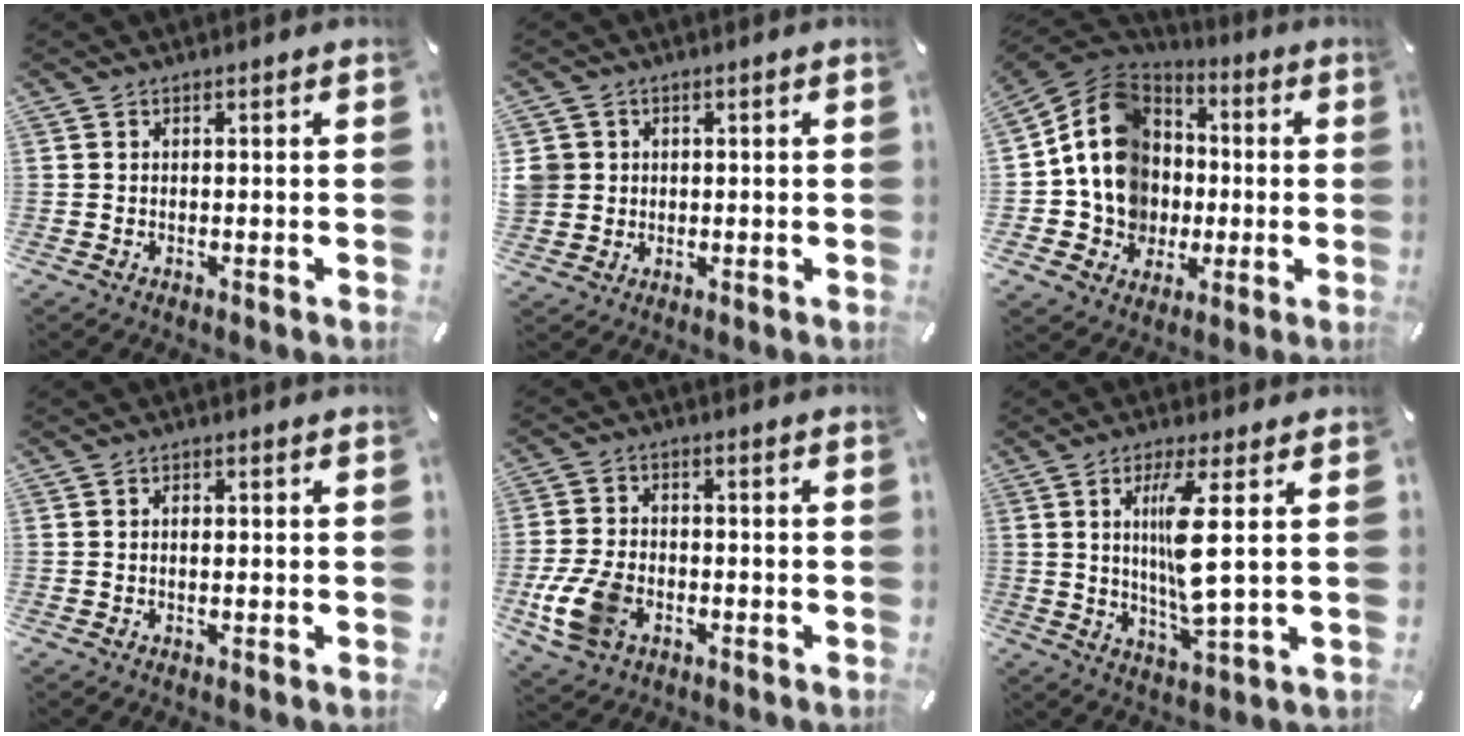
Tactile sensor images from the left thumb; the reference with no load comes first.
{"total": 4.6, "force": [1.0, 4.5, 0.5], "torque": [-0.025, 0.005, 0.019]}
{"total": 16.5, "force": [-0.5, 15.2, 6.5], "torque": [-0.142, 0.005, 0.000]}
{"total": 0.8, "force": [0.0, 0.4, 0.7], "torque": [-0.016, 0.000, -0.001]}
{"total": 10.2, "force": [-3.7, 6.9, 6.5], "torque": [-0.151, 0.007, -0.066]}
{"total": 11.3, "force": [2.1, 1.5, 11.0], "torque": [-0.212, -0.019, 0.026]}